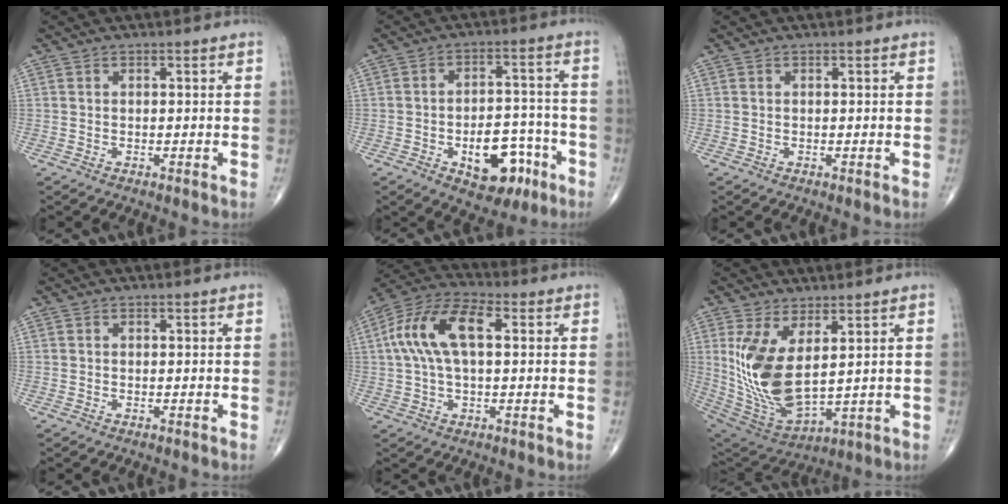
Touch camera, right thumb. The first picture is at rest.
{"total": 11.7, "force": [-5.0, 6.5, 8.3], "torque": [-0.095, 0.040, -0.067]}
{"total": 0.0}
{"total": 0.0}
{"total": 13.1, "force": [2.3, 6.4, 11.3], "torque": [-0.234, 0.034, 0.038]}
{"total": 15.4, "force": [3.3, 7.2, 13.2], "torque": [-0.263, -0.033, 0.089]}